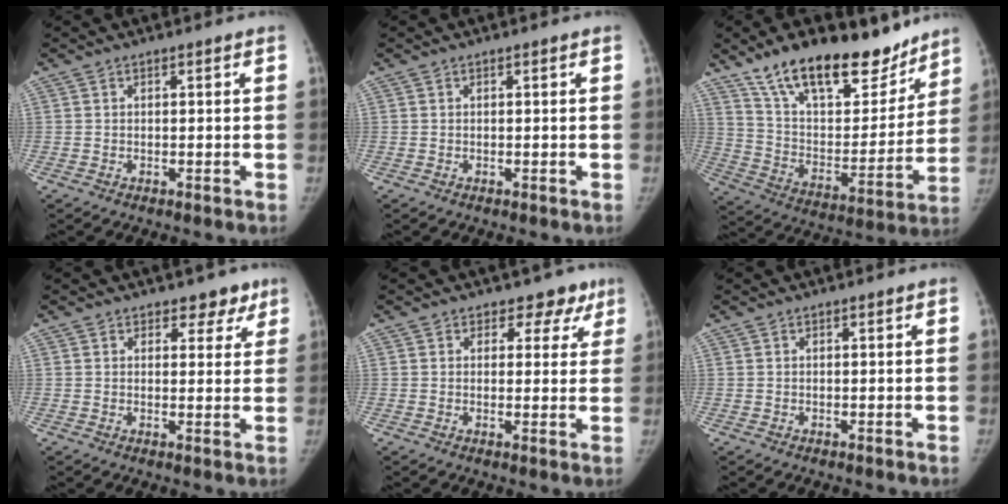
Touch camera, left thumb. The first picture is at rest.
{"total": 0.0}
{"total": 24.1, "force": [17.5, 10.6, 12.7], "torque": [-0.157, -0.077, 0.288]}
{"total": 4.1, "force": [2.9, 2.7, 1.1], "torque": [0.025, -0.014, 0.034]}
{"total": 5.1, "force": [3.4, 3.7, 0.6], "torque": [0.034, -0.017, 0.031]}
{"total": 0.0}